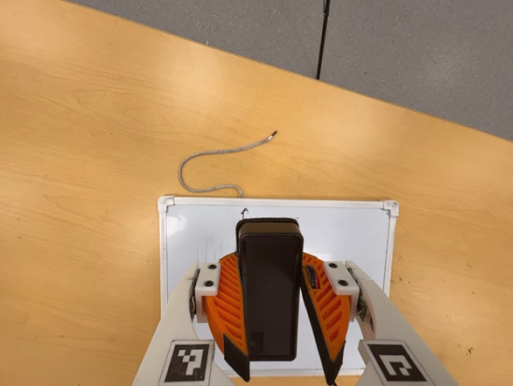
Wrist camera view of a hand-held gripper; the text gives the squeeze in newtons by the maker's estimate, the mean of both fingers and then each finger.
{"total": 9.2, "left": 8.1, "right": 10.3}